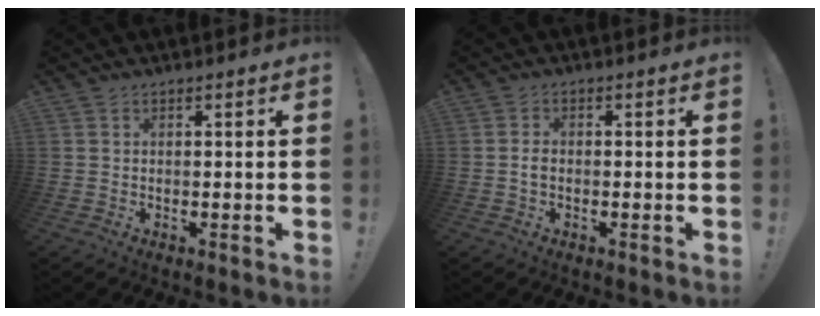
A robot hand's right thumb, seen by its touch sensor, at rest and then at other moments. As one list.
[{"total": 1.6, "force": [-0.4, 1.0, 1.1], "torque": [-0.021, 0.005, -0.007]}]